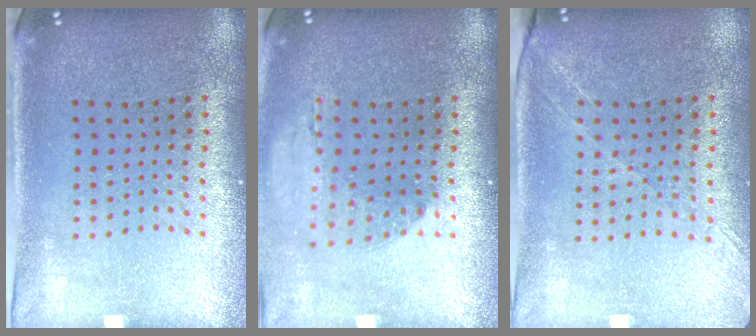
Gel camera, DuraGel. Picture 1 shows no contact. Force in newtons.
{"total": 1.2, "press": 1.2, "slide": 0.2}
{"total": 1.3, "press": 1.2, "slide": 0.5}